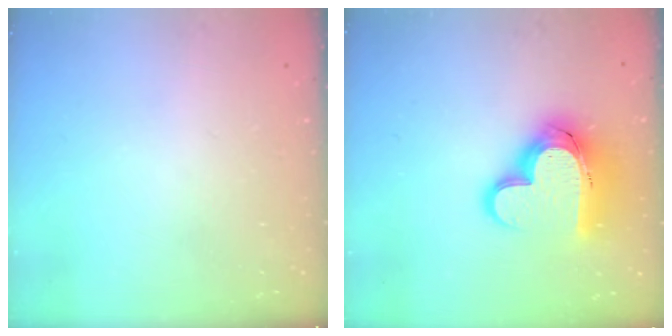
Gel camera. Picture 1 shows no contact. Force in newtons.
{"total": 17.3, "press": 17.2, "slide": 1.8}